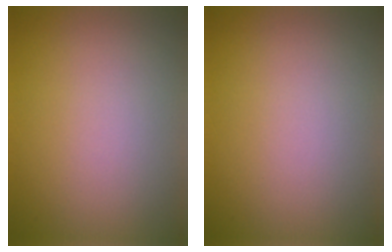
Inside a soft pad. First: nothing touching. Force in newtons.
{"total": 0.0}